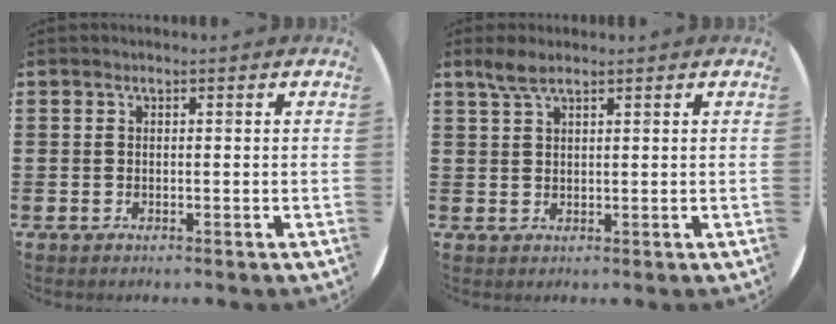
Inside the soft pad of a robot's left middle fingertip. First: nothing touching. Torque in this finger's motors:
{"motor_torque": [0.46, -0.32, 0.05, 0.00]}